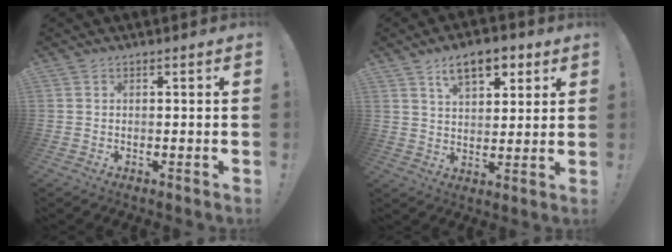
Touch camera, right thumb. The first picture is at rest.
{"total": 10.7, "force": [6.0, 5.7, 6.7], "torque": [-0.096, -0.015, 0.109]}